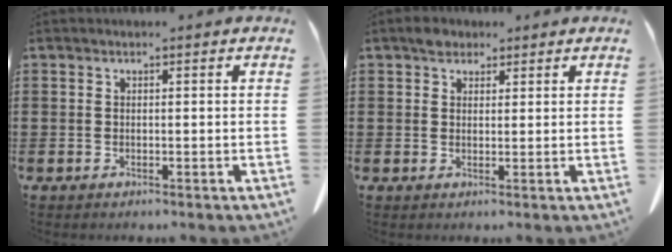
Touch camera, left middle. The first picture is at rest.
{"total": 2.5, "force": [2.0, 1.5, 0.6], "torque": [-0.008, 0.003, 0.036]}